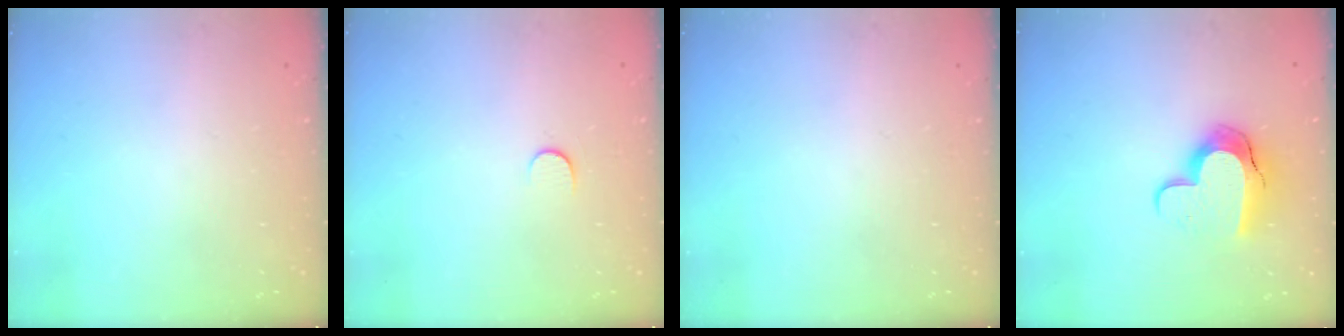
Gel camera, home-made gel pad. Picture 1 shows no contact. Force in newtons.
{"total": 5.0, "press": 4.9, "slide": 0.6}
{"total": 0.0}
{"total": 12.1, "press": 12.1, "slide": 0.9}